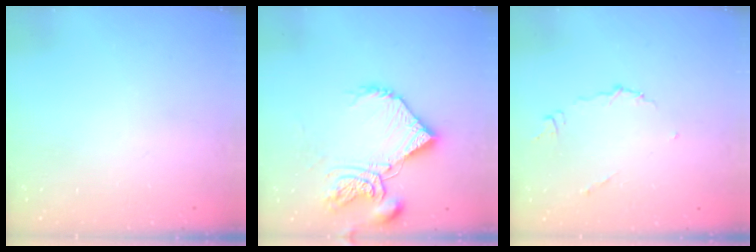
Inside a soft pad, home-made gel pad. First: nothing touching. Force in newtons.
{"total": 12.2, "press": 12.1, "slide": 1.5}
{"total": 4.3, "press": 4.3, "slide": 0.3}